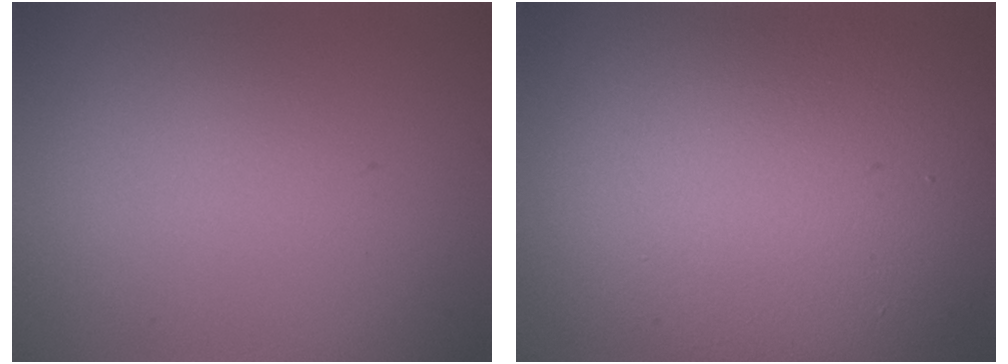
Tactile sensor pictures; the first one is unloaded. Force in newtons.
{"total": 16.0, "press": 16.0, "slide": 0.9}